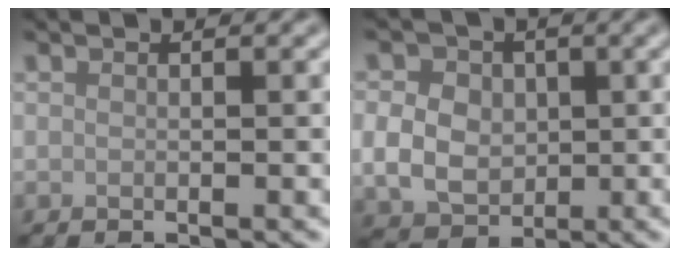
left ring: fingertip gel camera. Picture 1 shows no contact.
{"total": 5.2, "force": [0.1, 4.3, 2.9], "torque": [-0.055, -0.002, -0.006]}